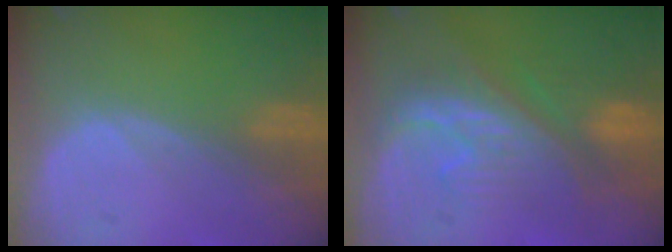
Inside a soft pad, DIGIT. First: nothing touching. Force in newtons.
{"total": 9.0, "press": 8.5, "slide": 3.0}